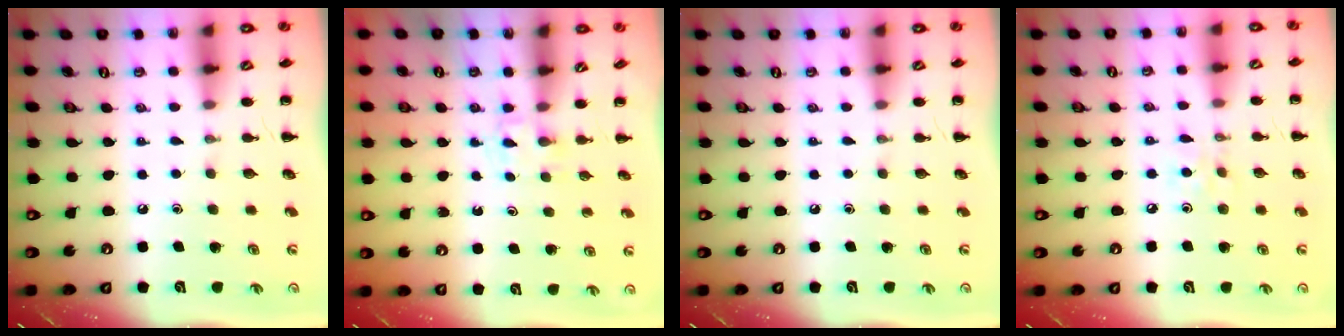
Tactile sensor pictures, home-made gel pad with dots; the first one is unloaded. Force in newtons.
{"total": 2.3, "press": 2.1, "slide": 0.8}
{"total": 0.0}
{"total": 3.9, "press": 3.6, "slide": 1.3}